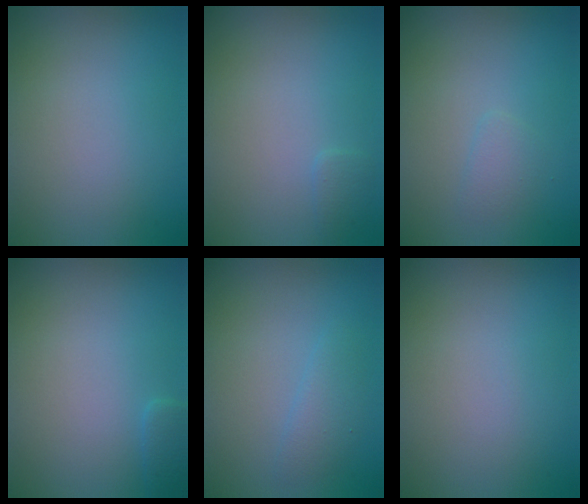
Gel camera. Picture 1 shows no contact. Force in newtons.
{"total": 0.9, "press": 0.9, "slide": 0.1}
{"total": 1.0, "press": 1.0, "slide": 0.0}
{"total": 1.2, "press": 1.2, "slide": 0.1}
{"total": 1.5, "press": 1.5, "slide": 0.1}
{"total": 0.0}